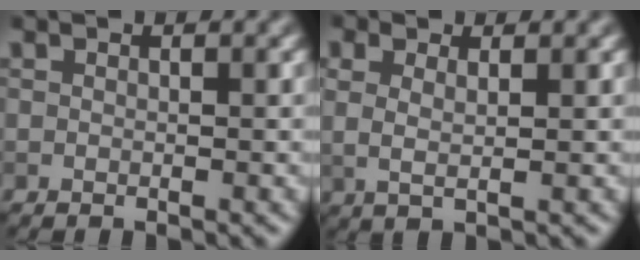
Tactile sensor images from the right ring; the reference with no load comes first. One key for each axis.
{"total": 1.8, "fx": 0.8, "fy": 0.6, "fz": 1.5, "tx": -0.031, "ty": -0.001, "tz": 0.014}